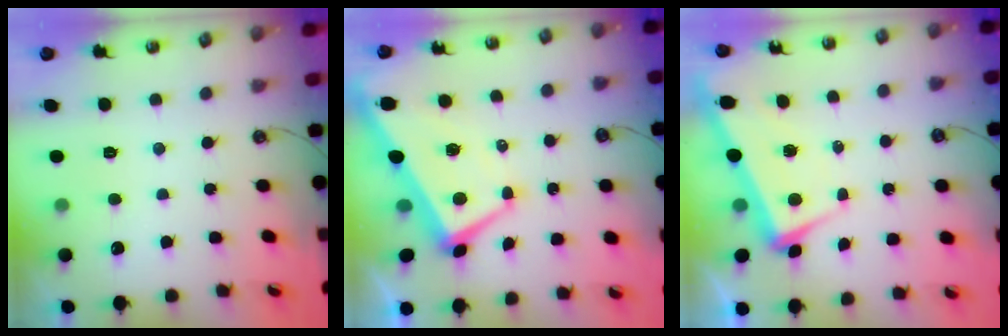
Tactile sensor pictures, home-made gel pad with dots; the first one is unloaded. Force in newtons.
{"total": 2.6, "press": 2.3, "slide": 1.1}
{"total": 3.3, "press": 2.9, "slide": 1.6}